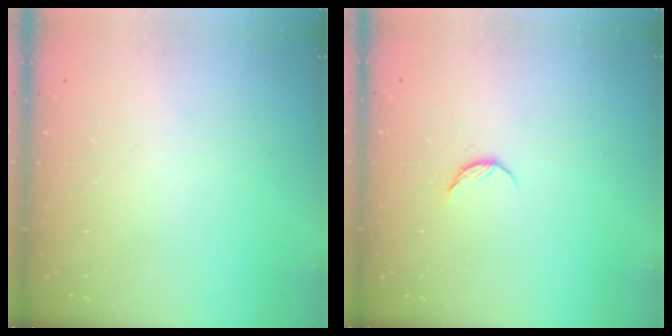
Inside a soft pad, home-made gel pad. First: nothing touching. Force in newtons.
{"total": 4.6, "press": 4.6, "slide": 0.5}